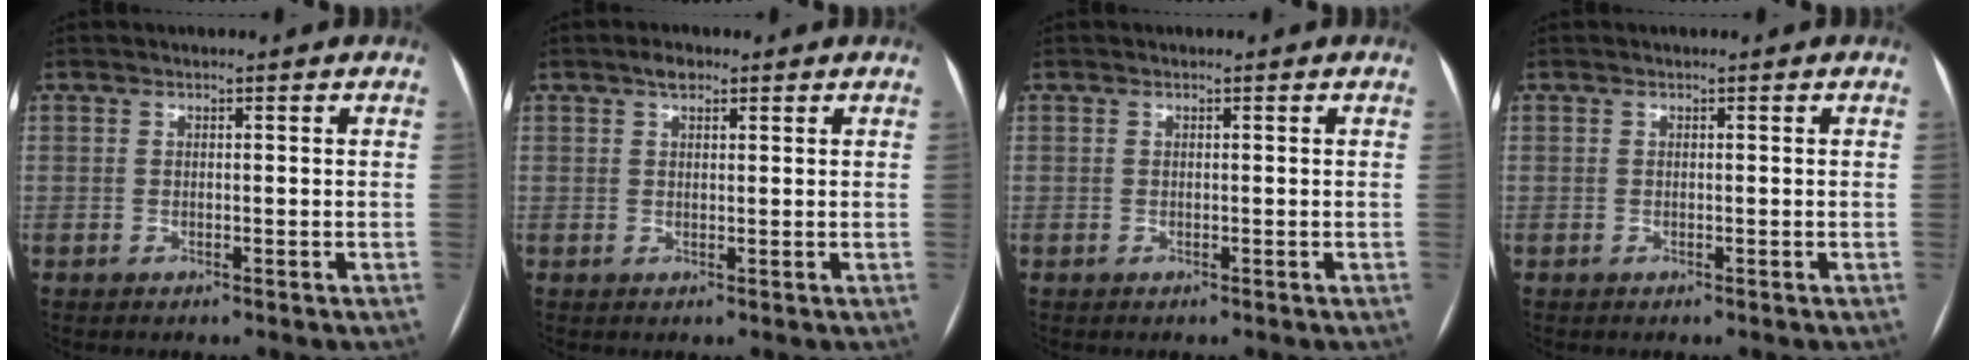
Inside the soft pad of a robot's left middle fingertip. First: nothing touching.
{"total": 2.1, "force": [1.4, 0.9, 1.2], "torque": [-0.023, 0.009, 0.022]}
{"total": 0.0}
{"total": 0.0}